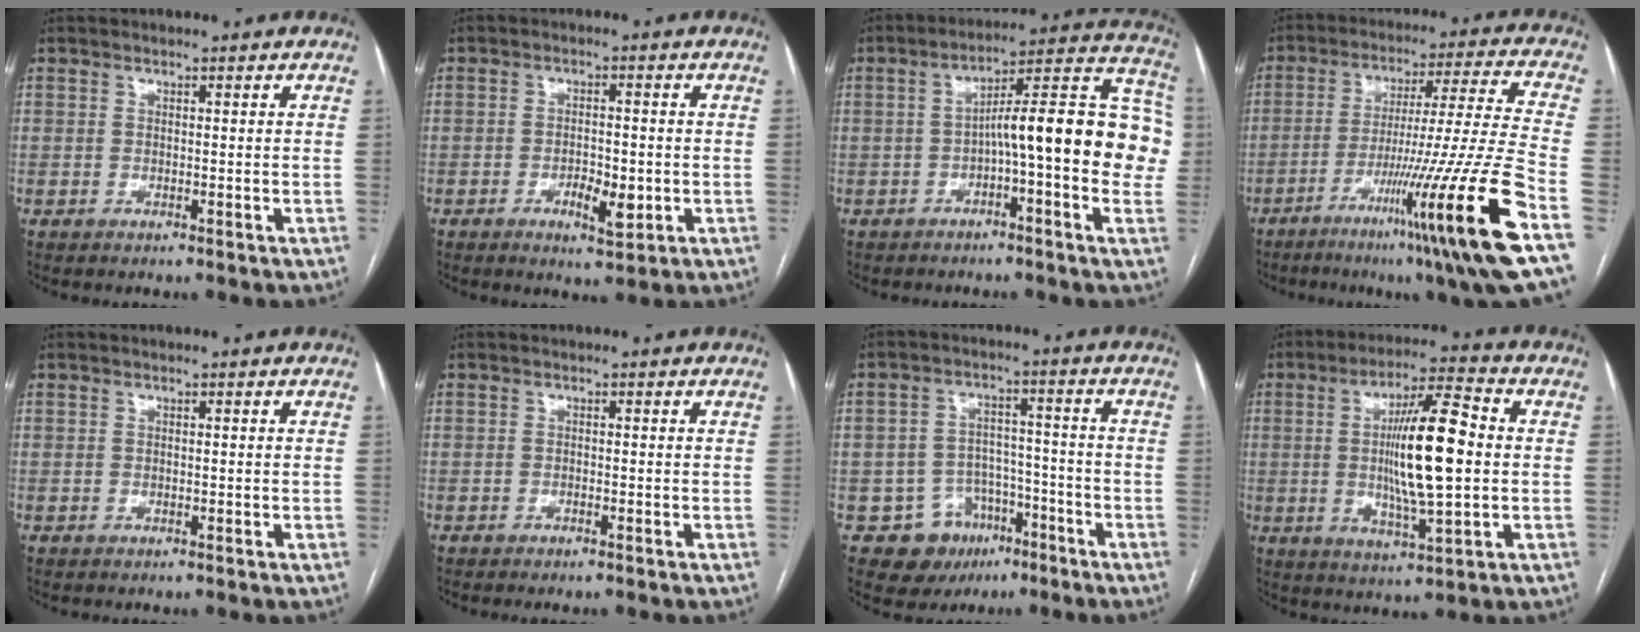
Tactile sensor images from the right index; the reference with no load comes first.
{"total": 4.6, "force": [-1.5, 1.7, 4.1], "torque": [-0.067, 0.000, -0.015]}
{"total": 17.7, "force": [-0.9, 3.1, 17.4], "torque": [-0.224, 0.051, -0.011]}
{"total": 23.6, "force": [-10.4, -1.5, 21.1], "torque": [-0.294, -0.027, -0.166]}
{"total": 0.0}
{"total": 1.0, "force": [-0.8, 0.0, 0.5], "torque": [-0.011, -0.002, -0.013]}
{"total": 8.6, "force": [-4.5, 7.1, 1.9], "torque": [-0.021, 0.020, -0.058]}
{"total": 13.9, "force": [0.5, 1.9, 13.7], "torque": [-0.241, 0.005, 0.006]}